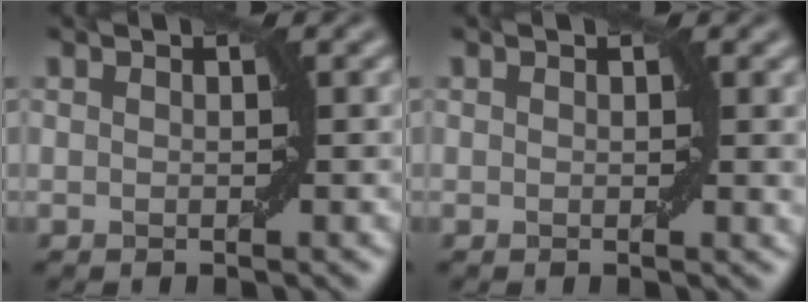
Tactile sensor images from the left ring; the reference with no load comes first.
{"total": 0.8, "force": [0.3, 0.1, 0.7], "torque": [-0.006, -0.005, 0.004]}